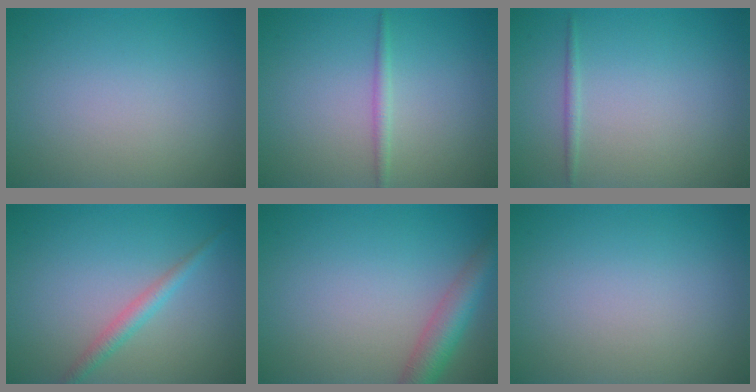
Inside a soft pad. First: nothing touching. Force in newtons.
{"total": 1.2, "press": 1.2, "slide": 0.0}
{"total": 0.7, "press": 0.7, "slide": 0.0}
{"total": 1.8, "press": 1.8, "slide": 0.0}
{"total": 4.1, "press": 4.1, "slide": 0.2}
{"total": 0.0}